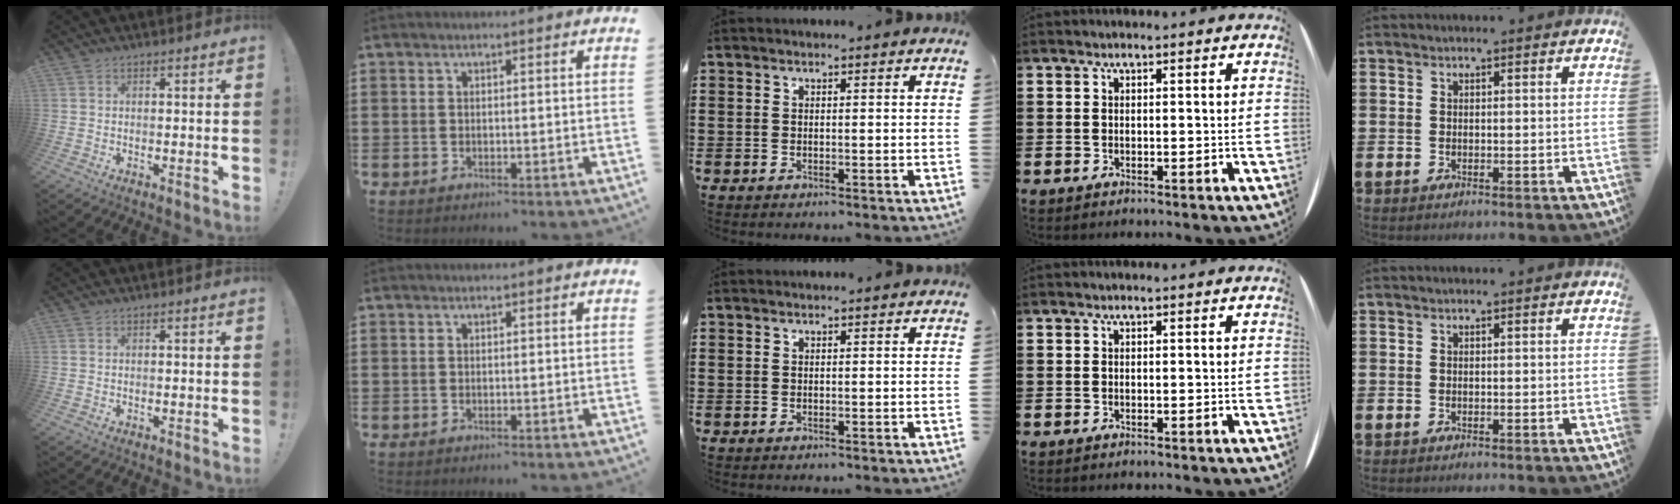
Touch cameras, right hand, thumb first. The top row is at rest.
{}